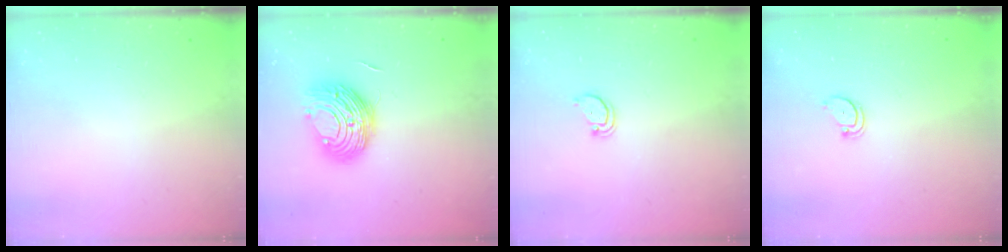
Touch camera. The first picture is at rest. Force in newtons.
{"total": 11.4, "press": 11.3, "slide": 0.5}
{"total": 2.0, "press": 2.0, "slide": 0.2}
{"total": 2.4, "press": 2.4, "slide": 0.2}